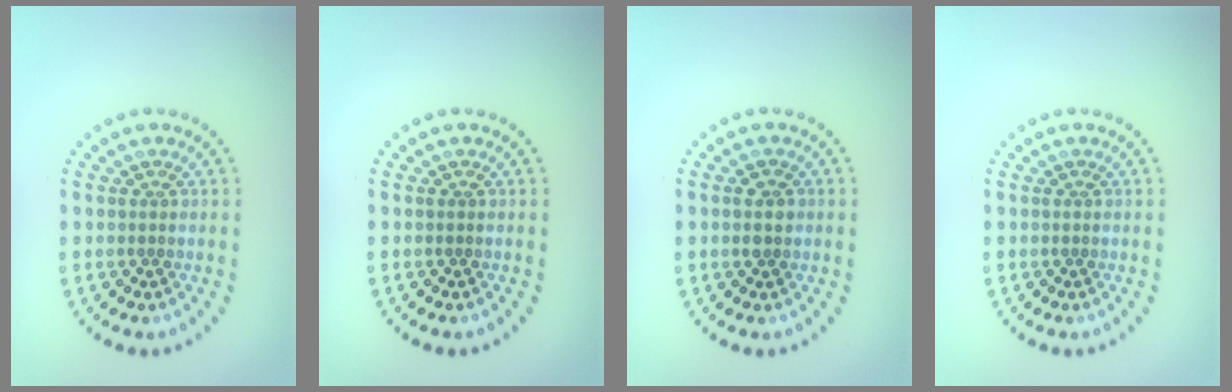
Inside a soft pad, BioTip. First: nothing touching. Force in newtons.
{"total": 0.0}
{"total": 2.0, "press": 2.0, "slide": 0.1}
{"total": 0.0}